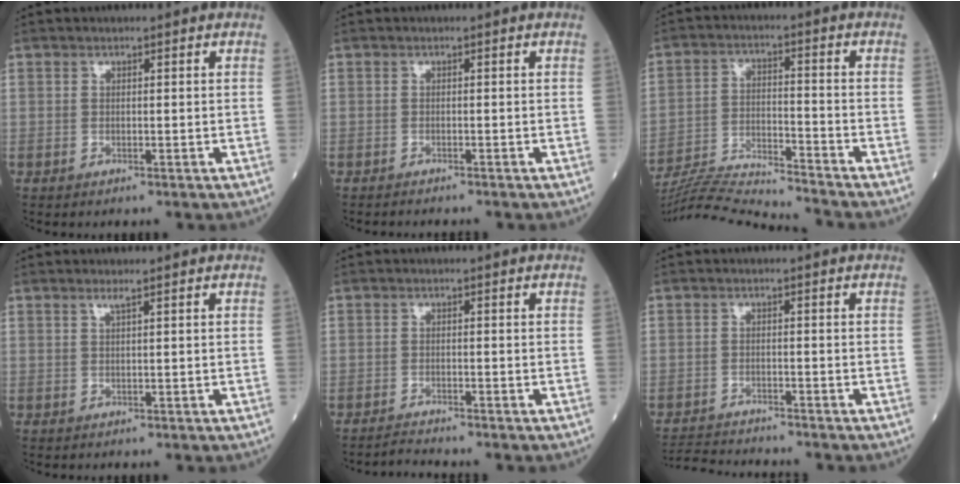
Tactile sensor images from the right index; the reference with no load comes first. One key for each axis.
{"total": 2.4, "fx": -2.2, "fy": 0.2, "fz": 0.9, "tx": -0.020, "ty": -0.004, "tz": -0.026}
{"total": 14.3, "fx": -13.8, "fy": -1.6, "fz": 3.6, "tx": -0.065, "ty": -0.003, "tz": -0.236}
{"total": 0.7, "fx": 0.5, "fy": -0.2, "fz": 0.6, "tx": -0.021, "ty": 0.000, "tz": 0.014}
{"total": 2.0, "fx": -1.9, "fy": -0.7, "fz": -0.2, "tx": -0.006, "ty": -0.013, "tz": -0.033}
{"total": 6.5, "fx": -6.4, "fy": -0.1, "fz": 1.1, "tx": -0.020, "ty": -0.016, "tz": -0.107}